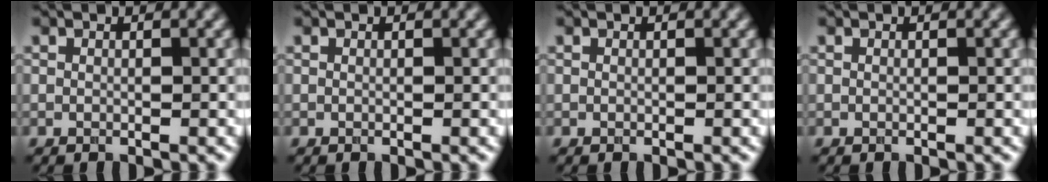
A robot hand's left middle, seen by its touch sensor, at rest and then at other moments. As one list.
[{"total": 0.0}, {"total": 0.0}, {"total": 0.0}]